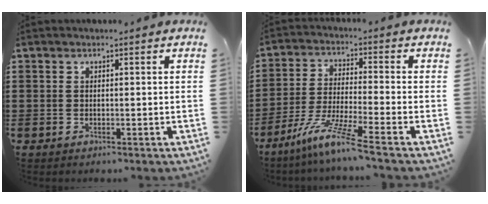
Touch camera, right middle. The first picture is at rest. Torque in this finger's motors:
{"motor_torque": [1.57, -0.57, 0.30, 0.11]}